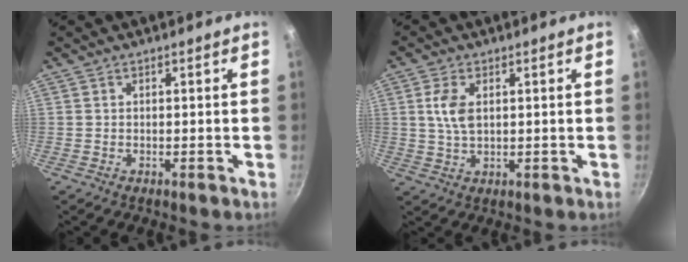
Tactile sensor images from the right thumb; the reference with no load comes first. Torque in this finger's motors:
{"motor_torque": [0.13, -0.07, 0.73, 0.08, 0.03]}